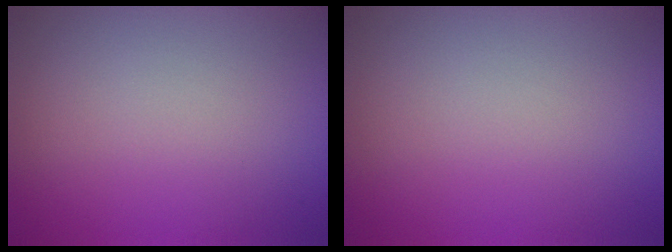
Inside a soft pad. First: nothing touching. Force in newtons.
{"total": 0.0}